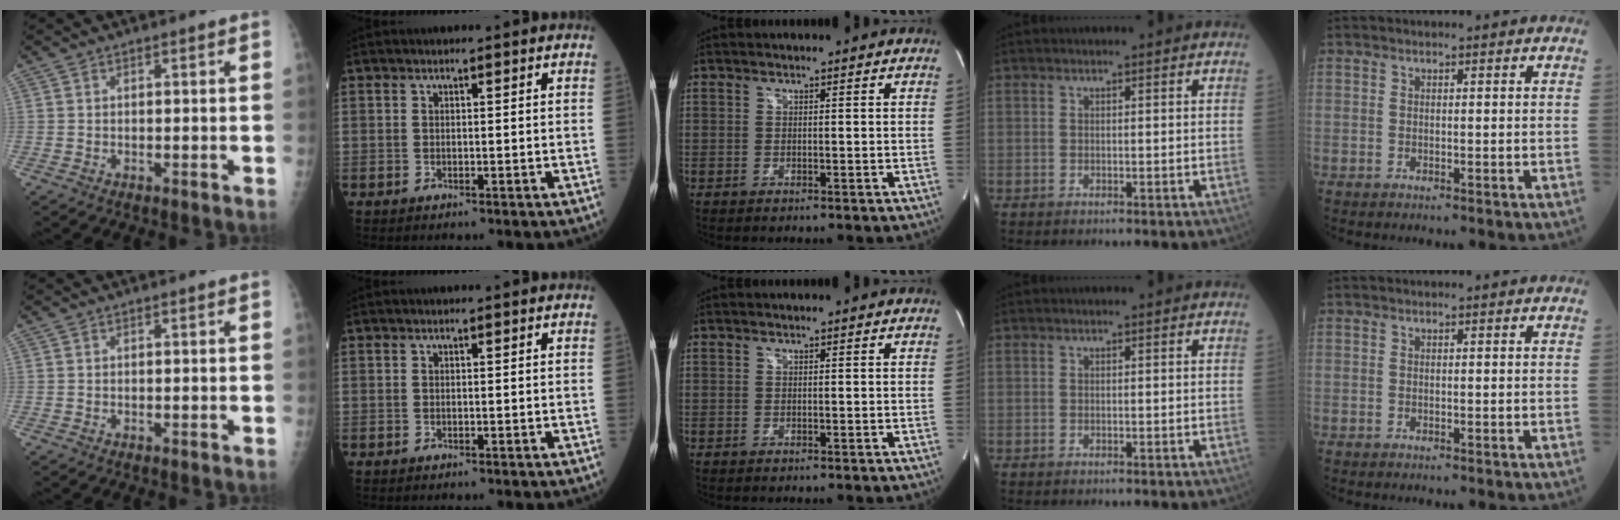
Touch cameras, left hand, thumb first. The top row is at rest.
{}